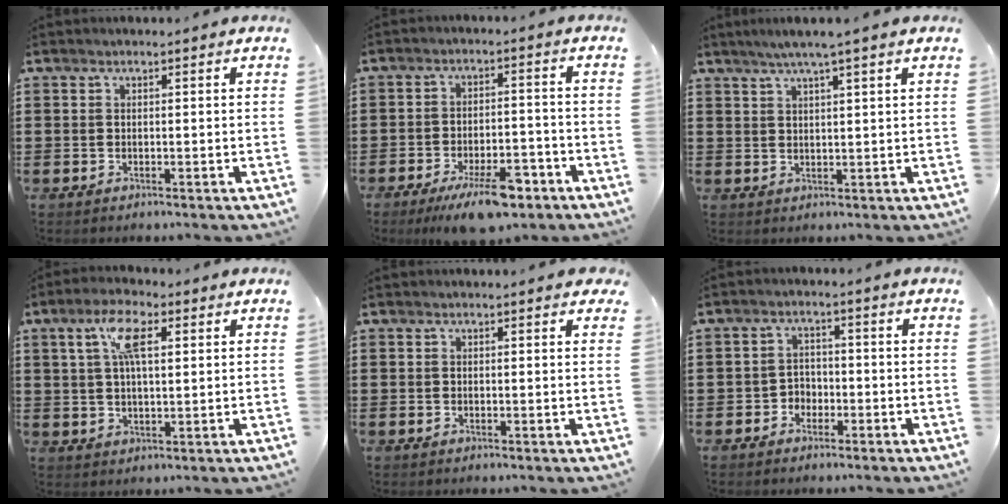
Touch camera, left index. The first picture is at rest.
{"total": 8.7, "force": [-5.8, 2.7, 5.9], "torque": [-0.098, 0.009, -0.099]}
{"total": 3.1, "force": [2.2, -0.6, 2.1], "torque": [-0.044, -0.001, 0.038]}
{"total": 7.0, "force": [2.9, 2.8, 5.7], "torque": [-0.124, 0.012, 0.049]}
{"total": 0.8, "force": [0.6, 0.2, 0.6], "torque": [-0.004, -0.001, 0.009]}
{"total": 2.5, "force": [-1.8, 1.7, 0.4], "torque": [-0.016, 0.005, -0.041]}